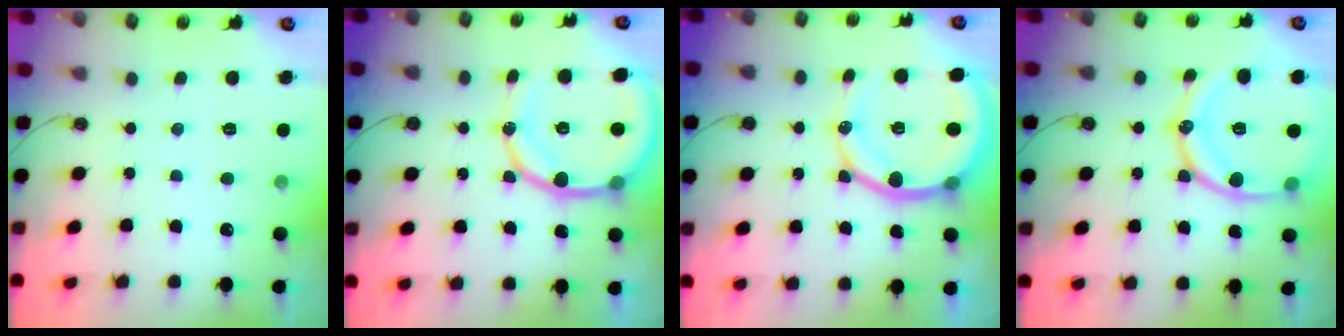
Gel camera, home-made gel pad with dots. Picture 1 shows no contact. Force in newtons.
{"total": 15.7, "press": 15.5, "slide": 2.8}
{"total": 17.5, "press": 17.3, "slide": 3.2}
{"total": 18.0, "press": 17.9, "slide": 1.3}